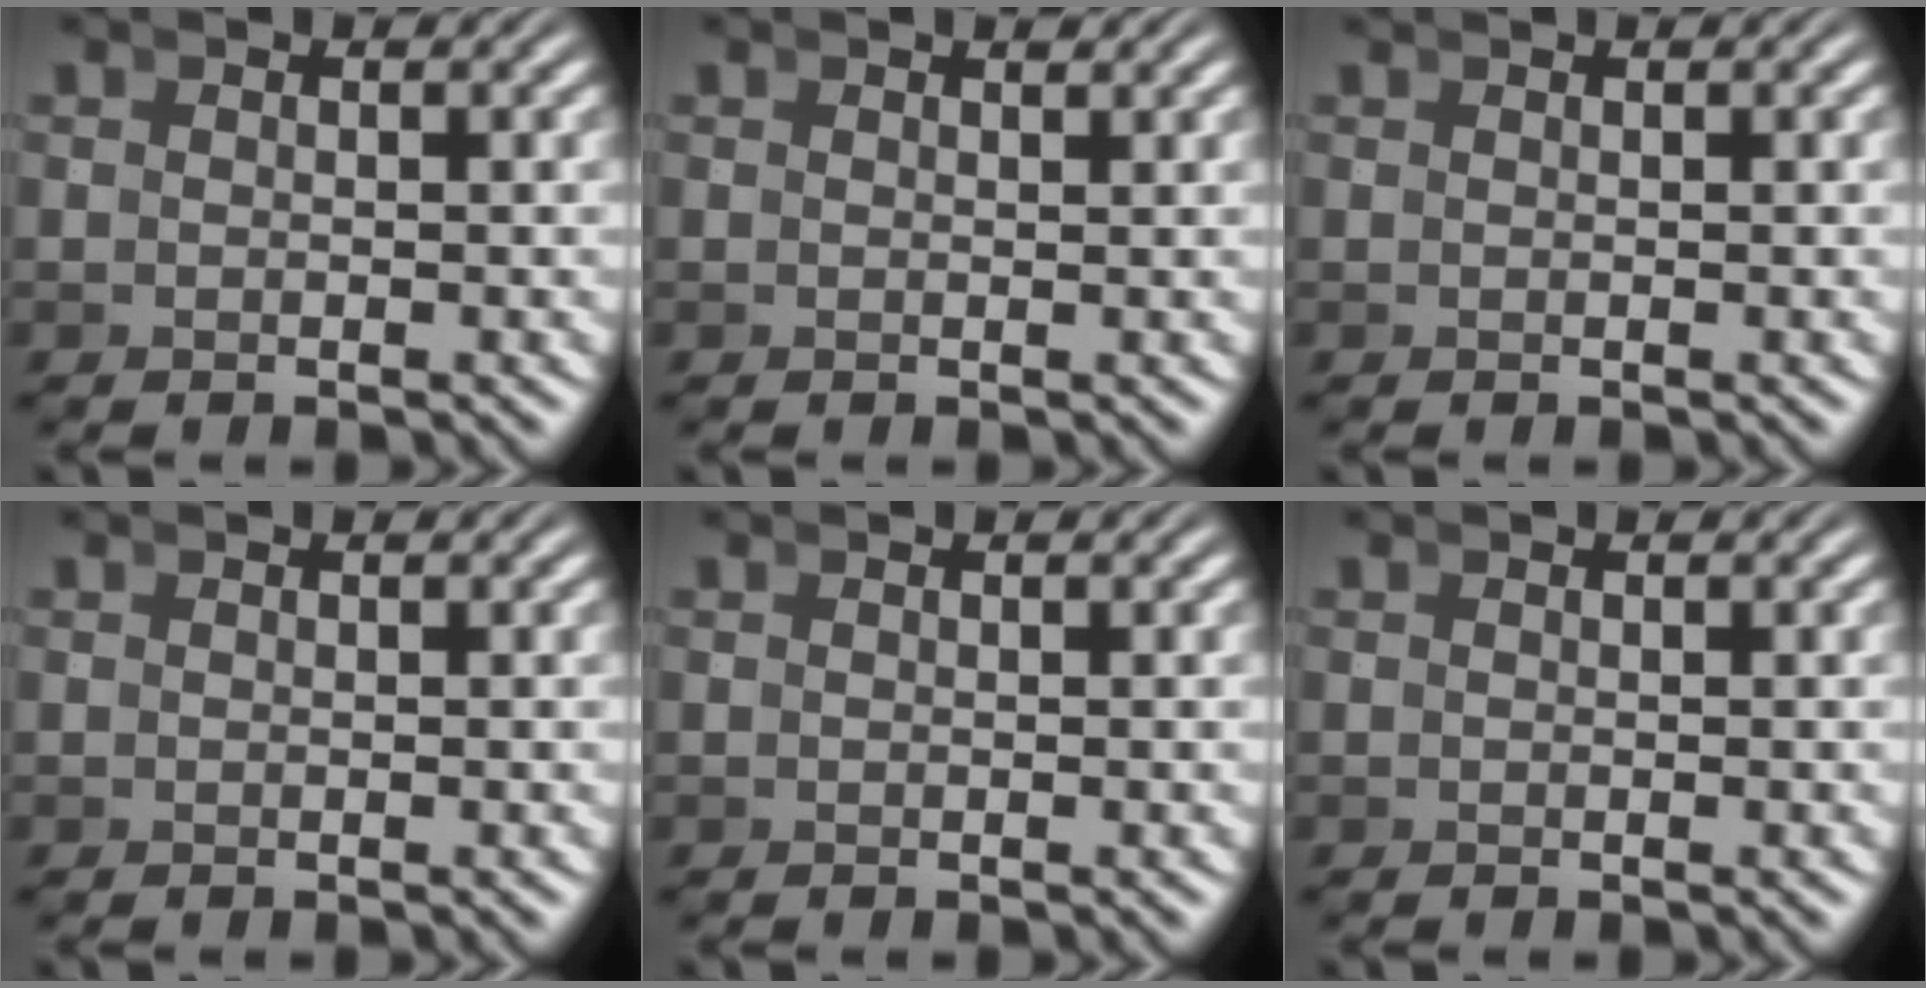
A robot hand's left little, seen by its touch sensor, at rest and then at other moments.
{"total": 0.6, "force": [0.5, -0.2, 0.0], "torque": [0.006, -0.003, 0.011]}
{"total": 0.7, "force": [0.5, -0.4, -0.1], "torque": [0.008, 0.003, 0.009]}
{"total": 0.0}
{"total": 0.0}
{"total": 0.0}